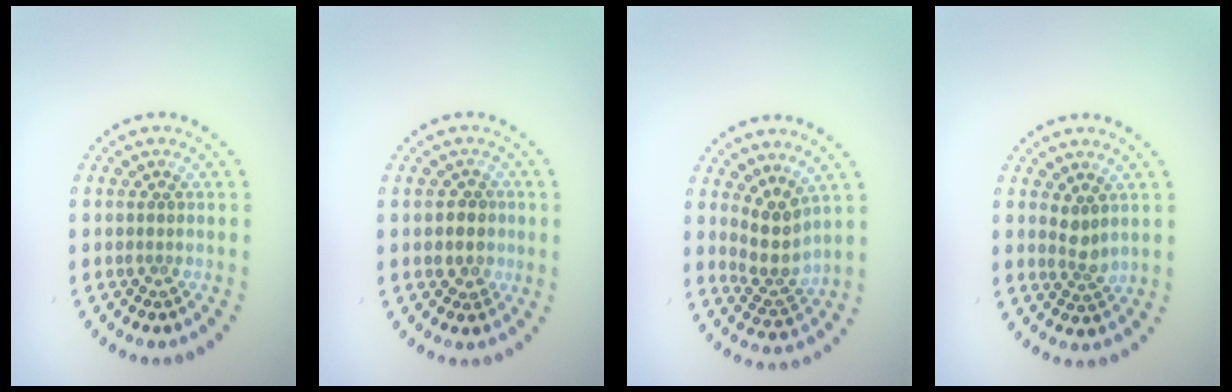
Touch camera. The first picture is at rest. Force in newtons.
{"total": 2.1, "press": 2.0, "slide": 0.6}
{"total": 3.1, "press": 2.3, "slide": 2.1}
{"total": 1.7, "press": 1.4, "slide": 1.0}